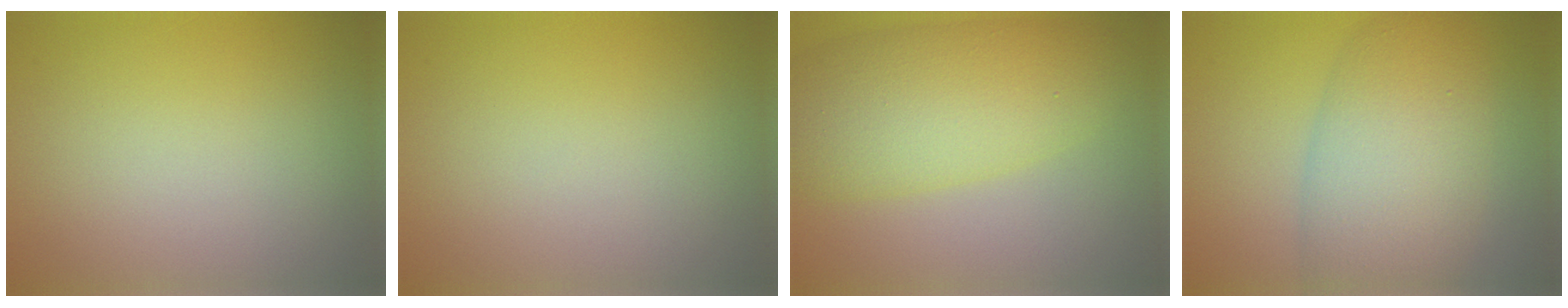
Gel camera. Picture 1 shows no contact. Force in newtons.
{"total": 0.0}
{"total": 7.9, "press": 7.9, "slide": 0.1}
{"total": 8.5, "press": 8.5, "slide": 0.5}